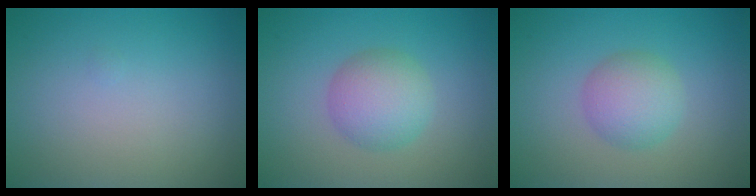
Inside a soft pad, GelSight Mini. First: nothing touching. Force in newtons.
{"total": 3.9, "press": 3.9, "slide": 0.2}
{"total": 3.4, "press": 3.4, "slide": 0.1}